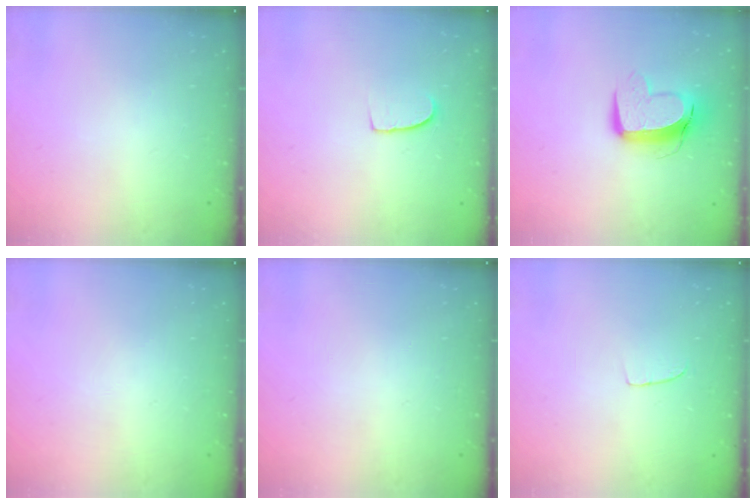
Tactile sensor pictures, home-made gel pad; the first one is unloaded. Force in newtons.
{"total": 5.2, "press": 5.2, "slide": 0.4}
{"total": 10.2, "press": 10.2, "slide": 1.0}
{"total": 0.0}
{"total": 0.0}
{"total": 2.5, "press": 2.5, "slide": 0.1}